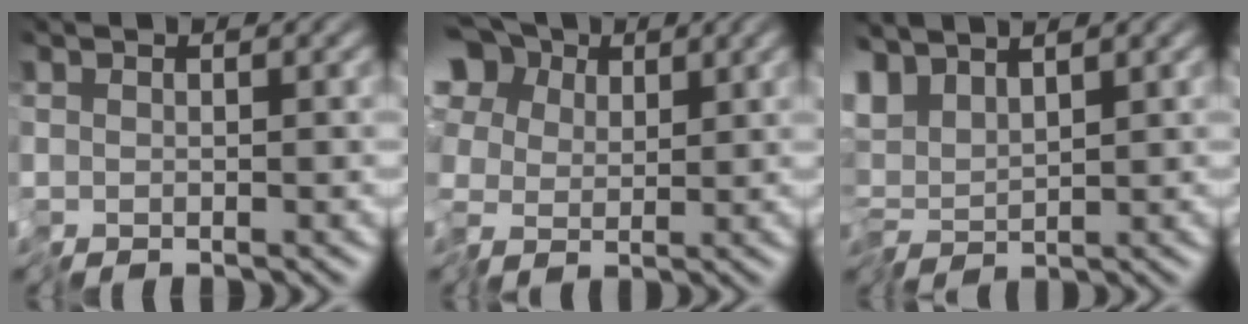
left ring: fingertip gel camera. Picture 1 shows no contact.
{"total": 9.0, "force": [3.3, 6.8, 4.9], "torque": [-0.113, 0.035, 0.028]}
{"total": 2.8, "force": [1.9, 0.9, 1.9], "torque": [-0.042, 0.008, 0.032]}